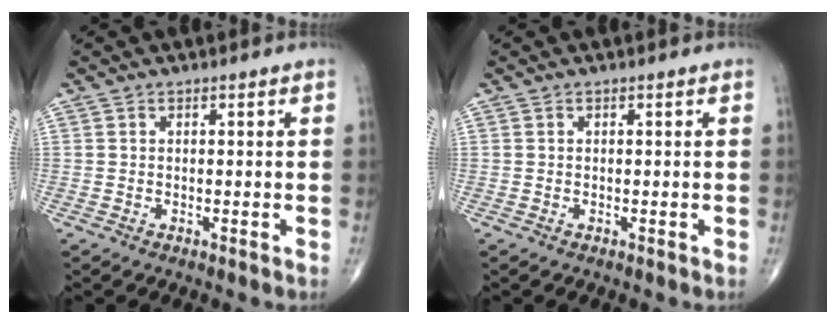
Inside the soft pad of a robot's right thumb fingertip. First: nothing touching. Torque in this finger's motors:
{"motor_torque": [0.00, -0.01, 0.05, 0.02, 0.01]}